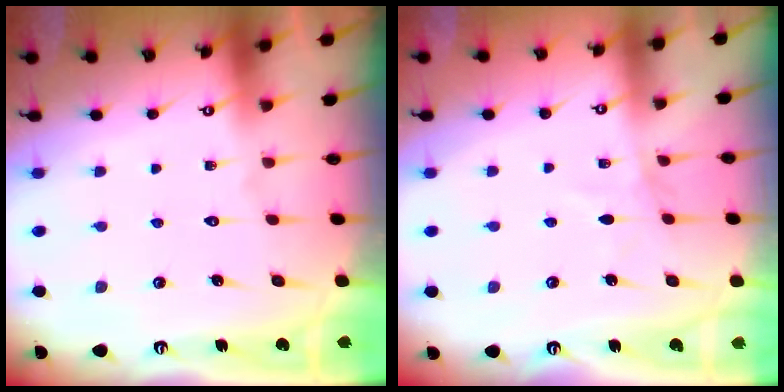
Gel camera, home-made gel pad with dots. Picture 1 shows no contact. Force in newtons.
{"total": 2.6, "press": 2.6, "slide": 0.3}